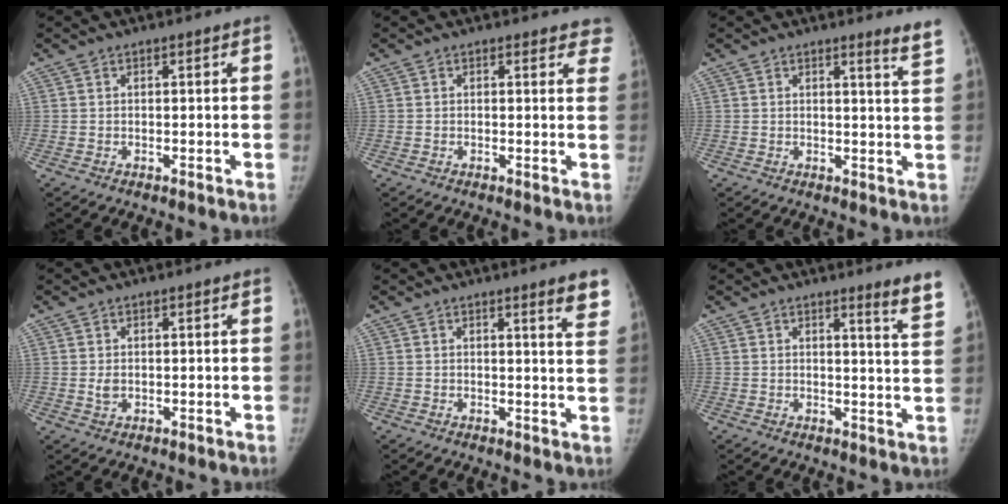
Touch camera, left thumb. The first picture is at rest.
{"total": 4.6, "force": [4.0, 1.9, 1.1], "torque": [0.026, -0.016, 0.025]}
{"total": 4.0, "force": [3.4, -0.3, 2.1], "torque": [-0.027, -0.033, 0.032]}
{"total": 1.6, "force": [0.1, 1.2, 1.1], "torque": [-0.013, -0.002, 0.006]}
{"total": 6.1, "force": [4.5, 0.6, 4.2], "torque": [-0.037, -0.023, 0.044]}
{"total": 5.5, "force": [4.4, -0.3, 3.3], "torque": [-0.038, -0.040, 0.044]}